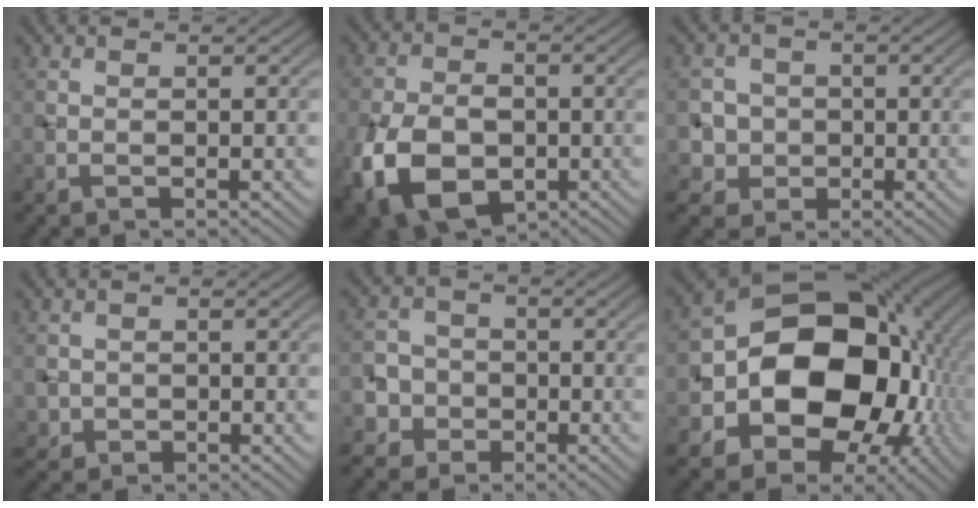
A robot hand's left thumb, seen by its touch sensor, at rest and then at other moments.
{"total": 12.2, "force": [-4.6, 7.9, 8.1], "torque": [-0.170, -0.025, -0.085]}
{"total": 5.1, "force": [-0.6, 5.0, 1.0], "torque": [-0.031, 0.009, -0.034]}
{"total": 1.7, "force": [-0.2, 1.7, 0.1], "torque": [0.000, -0.008, -0.006]}
{"total": 5.8, "force": [-2.2, 5.3, 1.2], "torque": [-0.033, 0.001, -0.065]}
{"total": 18.6, "force": [-2.3, 14.3, 11.7], "torque": [-0.193, -0.039, -0.029]}